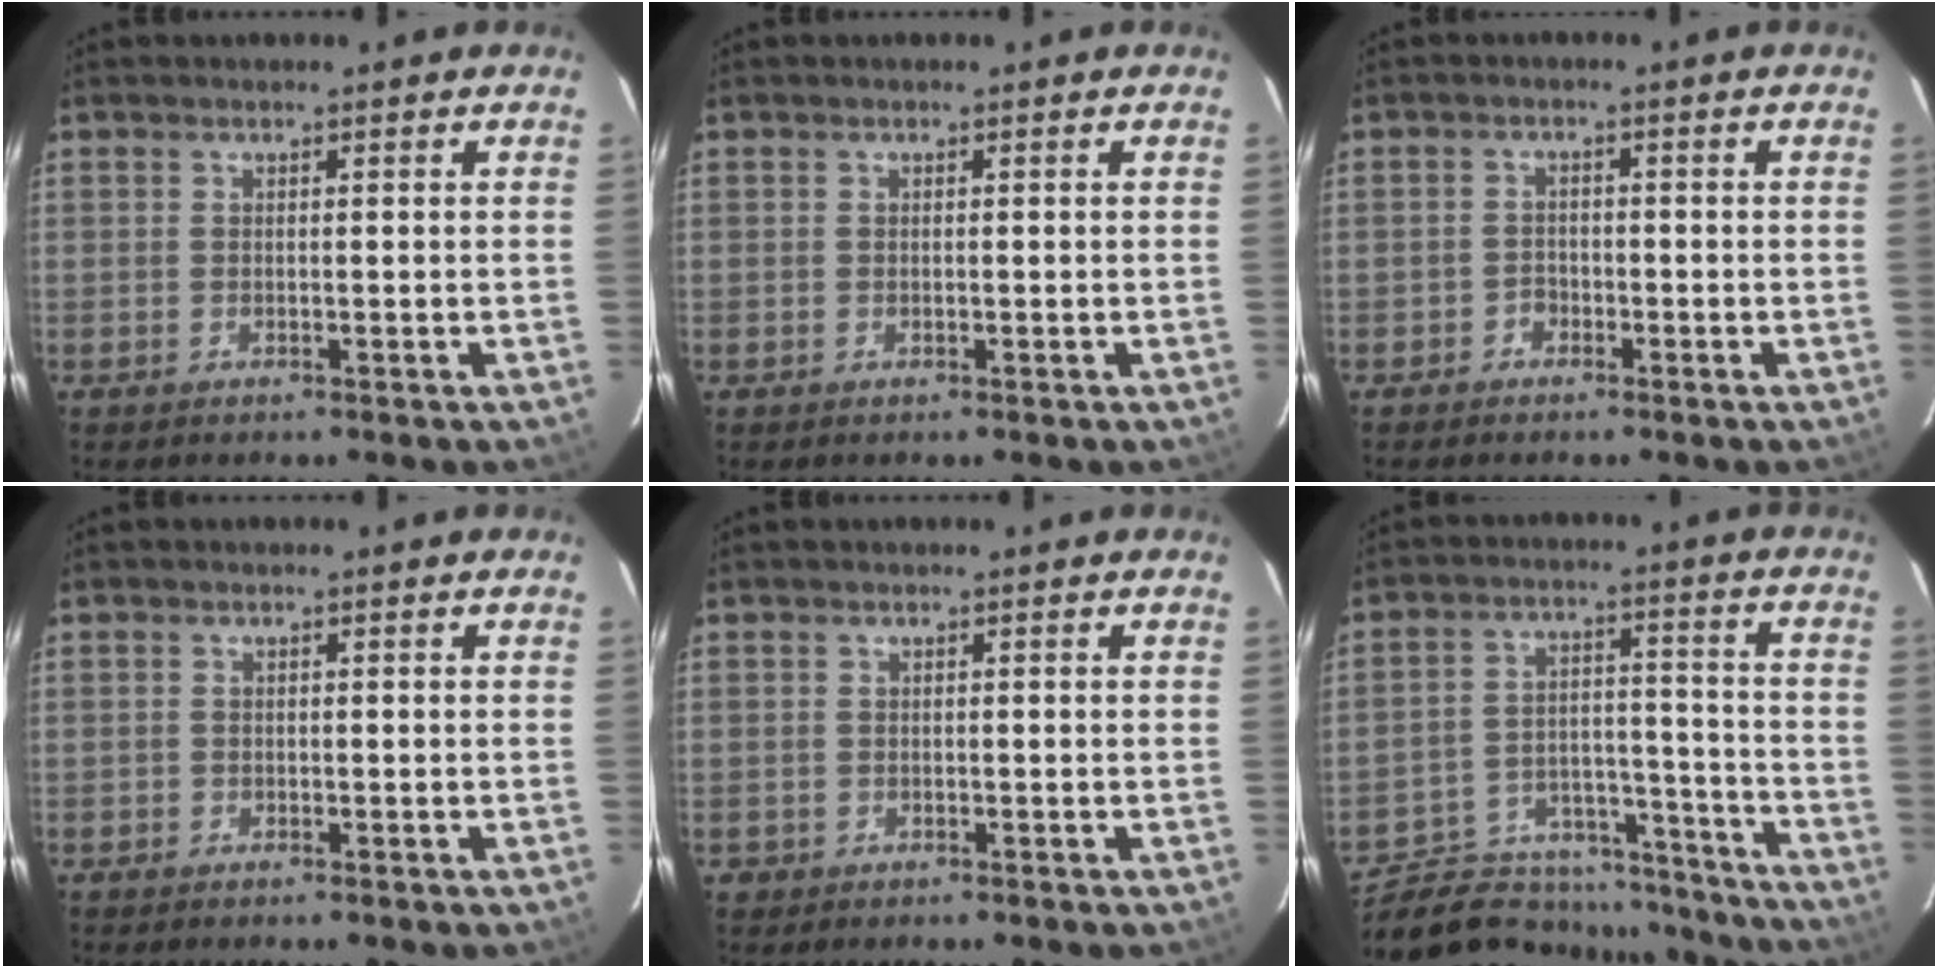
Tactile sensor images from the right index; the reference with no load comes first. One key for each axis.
{"total": 0.0}
{"total": 1.9, "fx": -1.4, "fy": 1.3, "fz": 0.1, "tx": -0.001, "ty": 0.007, "tz": -0.023}
{"total": 0.5, "fx": -0.4, "fy": 0.4, "fz": -0.1, "tx": 0.001, "ty": 0.003, "tz": -0.007}
{"total": 1.1, "fx": -0.3, "fy": 1.1, "fz": 0.0, "tx": 0.000, "ty": 0.004, "tz": -0.001}
{"total": 20.9, "fx": -16.7, "fy": 10.3, "fz": 7.2, "tx": -0.152, "ty": 0.038, "tz": -0.216}